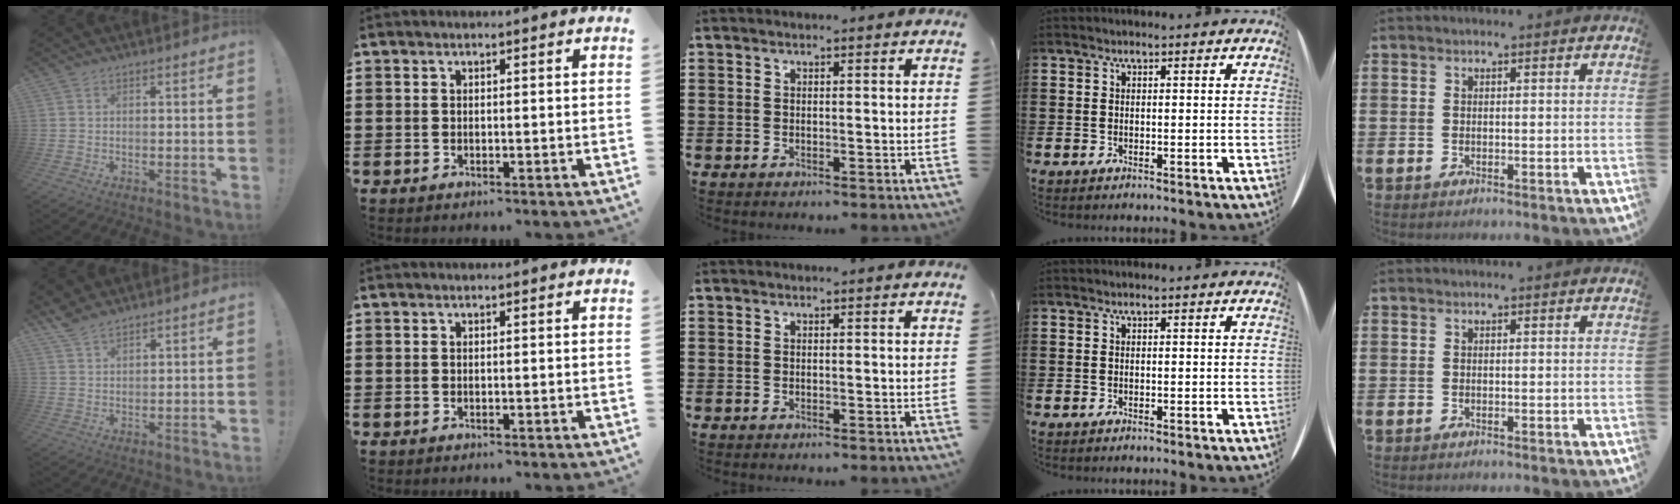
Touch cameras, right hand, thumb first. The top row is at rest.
{"thumb": {"total": 5.0, "force": [4.3, 1.5, 2.1], "torque": [-0.043, -0.022, 0.082]}}